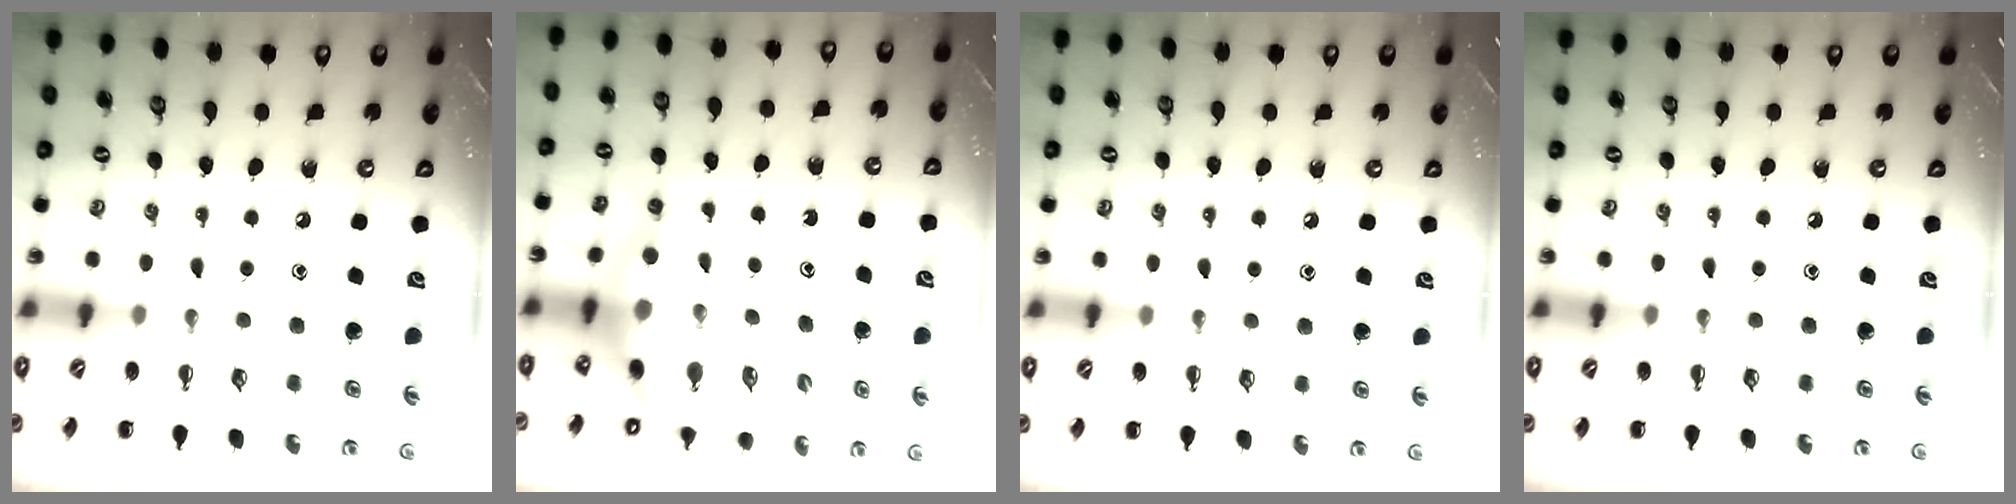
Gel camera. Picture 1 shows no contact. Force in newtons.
{"total": 8.7, "press": 8.5, "slide": 1.9}
{"total": 6.6, "press": 6.3, "slide": 2.0}
{"total": 0.0}